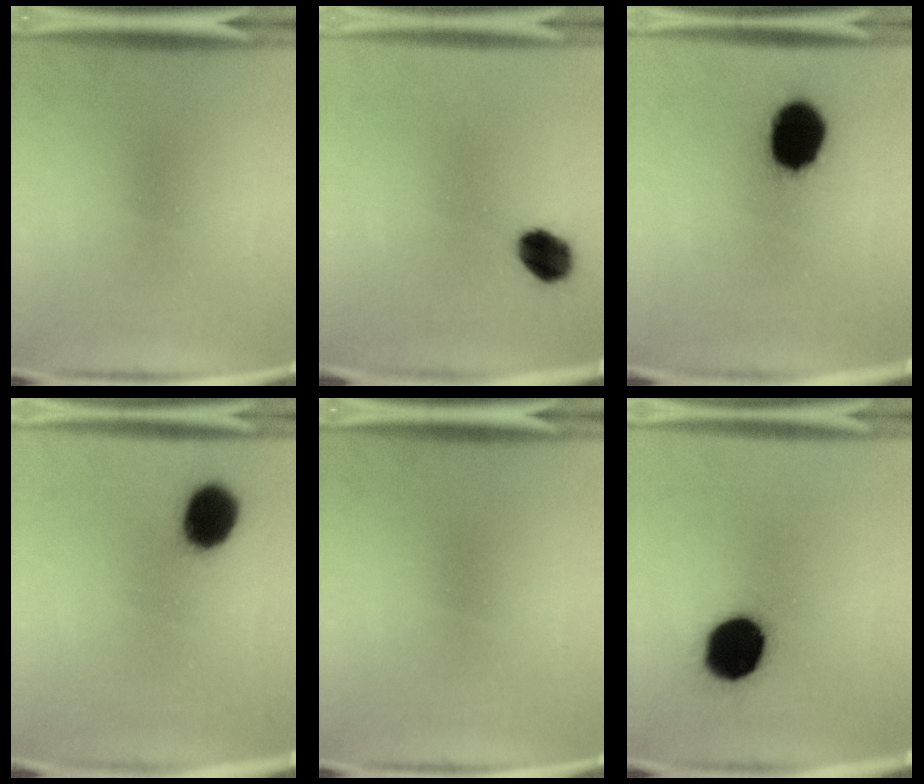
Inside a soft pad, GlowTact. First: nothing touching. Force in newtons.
{"total": 7.7}
{"total": 15.9}
{"total": 11.1}
{"total": 0.0}
{"total": 16.4}